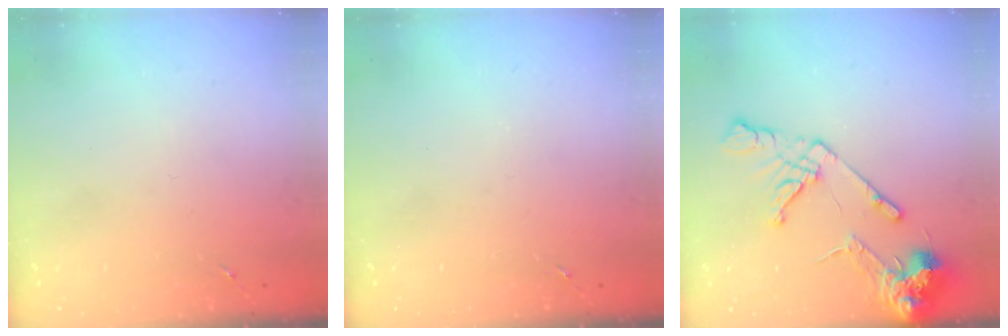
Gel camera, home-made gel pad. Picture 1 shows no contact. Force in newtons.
{"total": 0.0}
{"total": 15.3, "press": 15.2, "slide": 2.0}